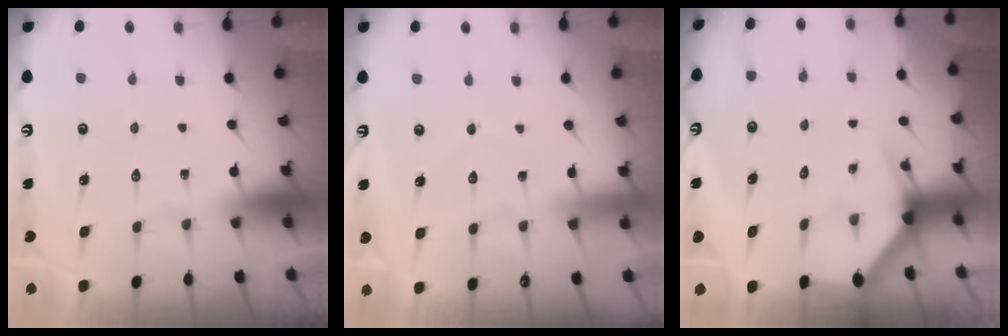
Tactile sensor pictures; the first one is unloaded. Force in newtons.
{"total": 2.8, "press": 2.8, "slide": 0.3}
{"total": 2.7, "press": 2.7, "slide": 0.1}